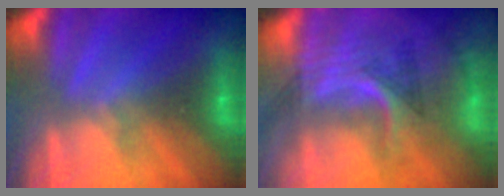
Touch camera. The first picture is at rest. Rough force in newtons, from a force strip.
{"total": 2.8}